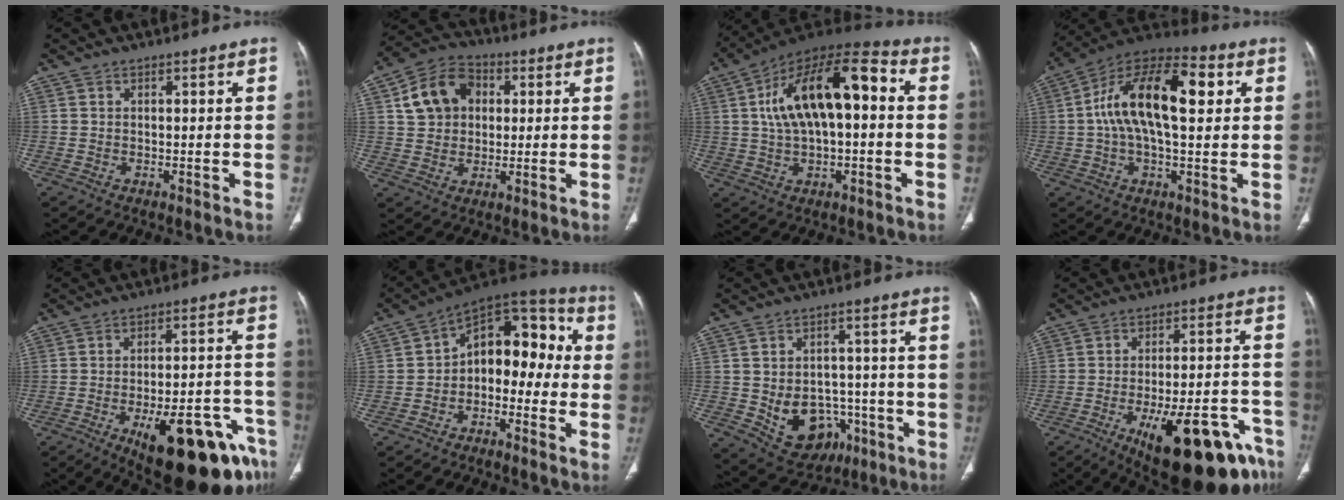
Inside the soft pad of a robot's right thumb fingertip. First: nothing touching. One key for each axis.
{"total": 11.6, "fx": 2.8, "fy": 9.2, "fz": 6.5, "tx": -0.091, "ty": 0.010, "tz": 0.042}
{"total": 19.4, "fx": 2.5, "fy": 9.0, "fz": 17.0, "tx": -0.280, "ty": 0.042, "tz": 0.033}
{"total": 18.9, "fx": 3.5, "fy": 8.7, "fz": 16.4, "tx": -0.272, "ty": 0.032, "tz": 0.048}
{"total": 22.5, "fx": -12.2, "fy": 7.6, "fz": 17.3, "tx": -0.160, "ty": 0.064, "tz": -0.162}
{"total": 13.8, "fx": -1.5, "fy": 9.1, "fz": 10.2, "tx": -0.095, "ty": 0.060, "tz": -0.042}
{"total": 13.4, "fx": -4.1, "fy": 10.2, "fz": 7.8, "tx": -0.084, "ty": 0.025, "tz": -0.040}
{"total": 23.6, "fx": -13.0, "fy": 8.0, "fz": 18.0, "tx": -0.179, "ty": 0.066, "tz": -0.176}